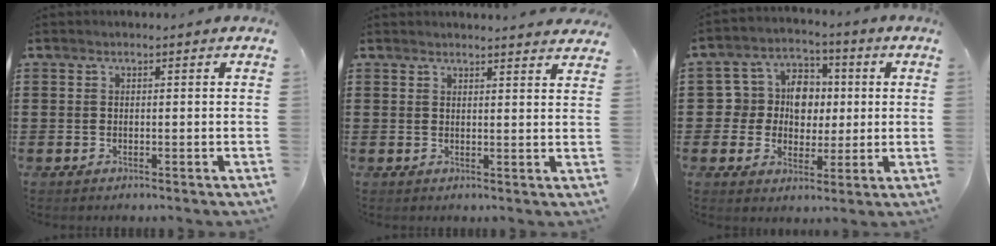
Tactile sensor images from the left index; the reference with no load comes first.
{"total": 2.1, "force": [2.1, -0.2, 0.1], "torque": [0.000, -0.009, 0.038]}
{"total": 8.2, "force": [1.2, 7.5, 3.2], "torque": [-0.095, 0.011, 0.020]}